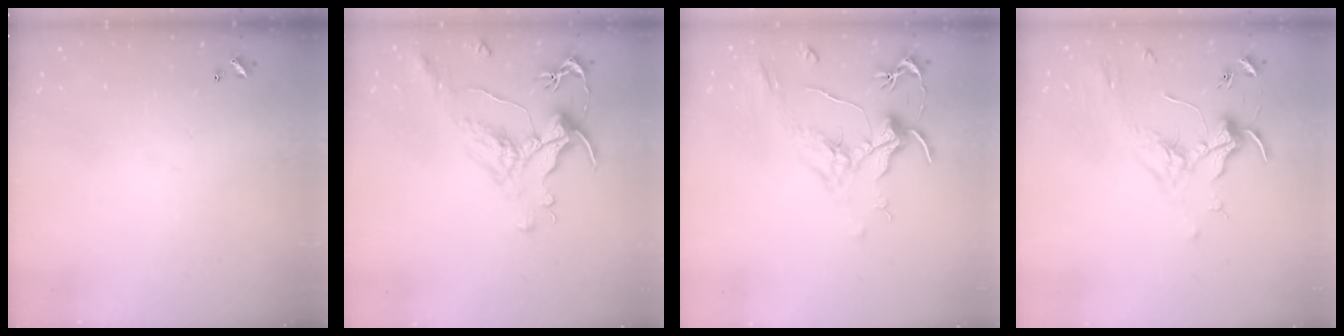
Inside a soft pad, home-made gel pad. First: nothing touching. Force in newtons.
{"total": 1.6, "press": 1.0, "slide": 1.3}
{"total": 2.1, "press": 2.0, "slide": 0.8}
{"total": 1.8, "press": 1.6, "slide": 0.8}